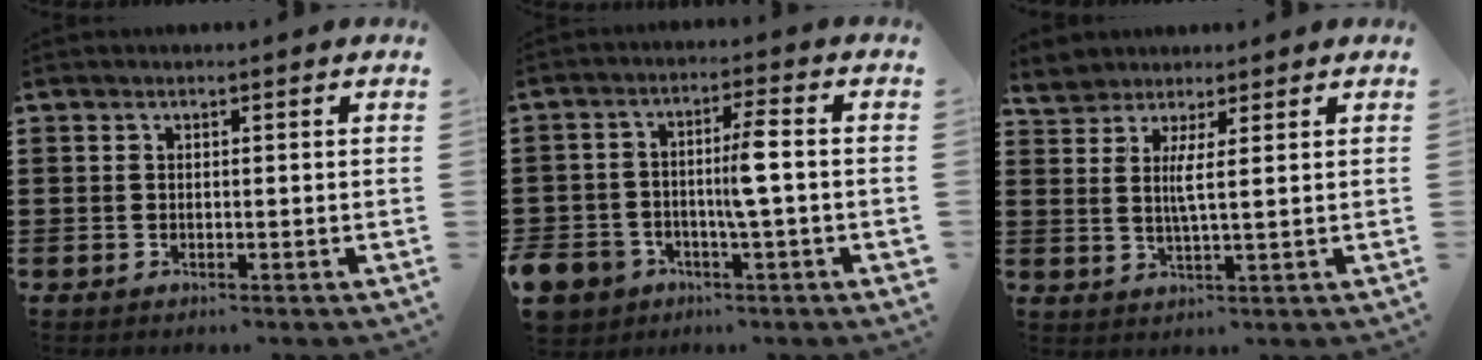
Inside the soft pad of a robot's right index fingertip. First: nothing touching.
{"total": 6.9, "force": [-2.0, 3.1, 5.8], "torque": [-0.136, -0.003, -0.046]}
{"total": 3.4, "force": [2.3, 0.4, 2.5], "torque": [-0.058, 0.003, 0.042]}